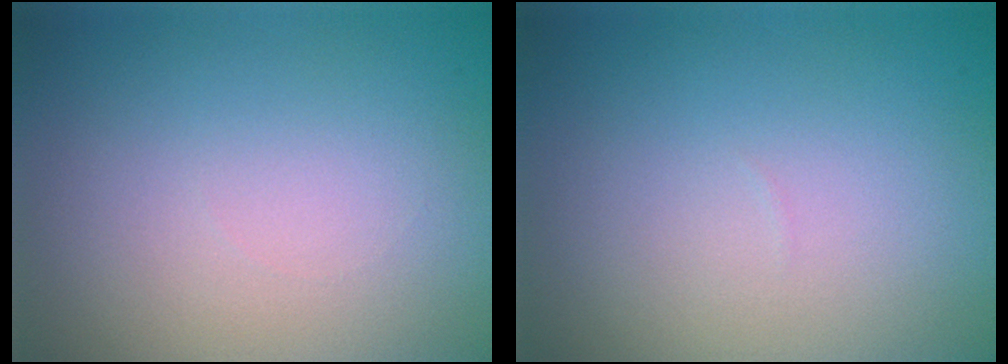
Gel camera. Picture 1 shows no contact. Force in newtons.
{"total": 0.0}